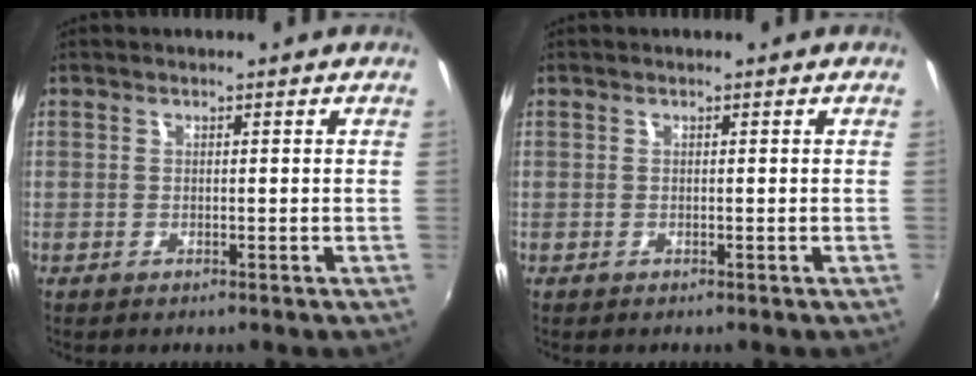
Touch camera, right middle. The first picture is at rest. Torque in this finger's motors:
{"motor_torque": [0.00, -0.08, 0.00, 0.00]}